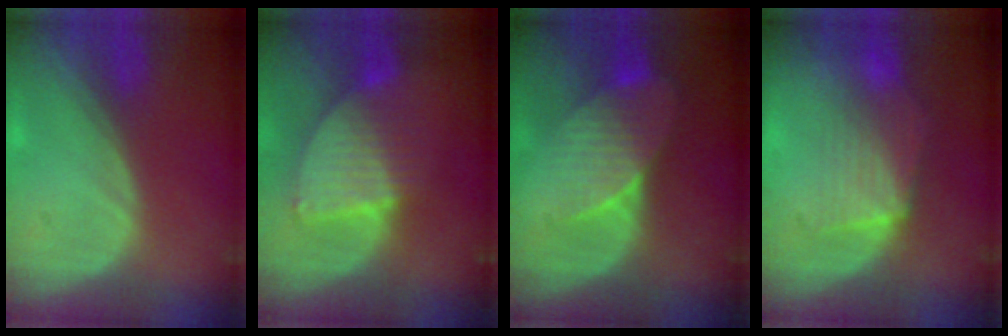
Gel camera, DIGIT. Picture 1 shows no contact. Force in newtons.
{"total": 7.6, "press": 6.9, "slide": 3.3}
{"total": 8.0, "press": 7.2, "slide": 3.4}
{"total": 7.0, "press": 6.6, "slide": 2.3}